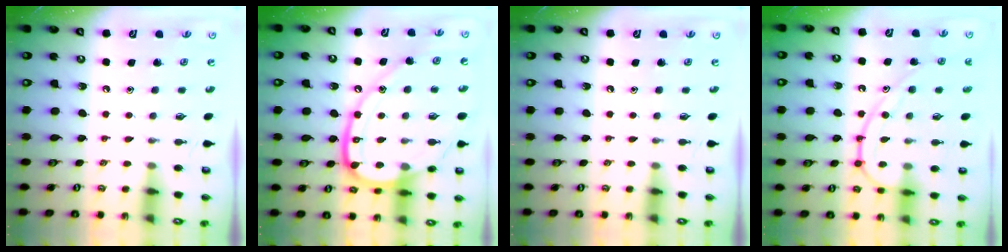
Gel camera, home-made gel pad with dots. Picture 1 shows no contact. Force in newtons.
{"total": 18.4, "press": 18.3, "slide": 1.9}
{"total": 0.0}
{"total": 12.6, "press": 12.6, "slide": 0.5}